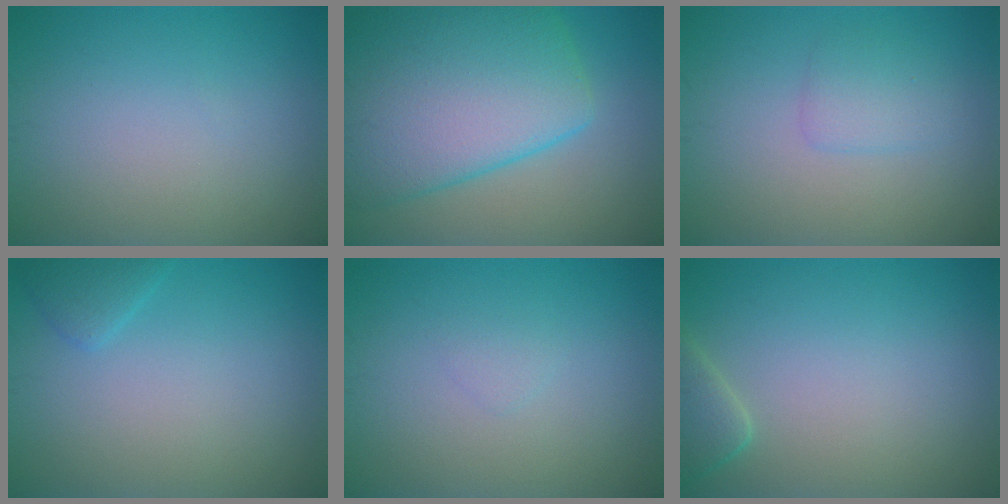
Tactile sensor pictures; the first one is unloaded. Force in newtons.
{"total": 12.0, "press": 12.0, "slide": 0.5}
{"total": 1.8, "press": 1.8, "slide": 0.0}
{"total": 1.4, "press": 1.4, "slide": 0.1}
{"total": 0.6, "press": 0.6, "slide": 0.0}
{"total": 2.3, "press": 2.2, "slide": 0.4}